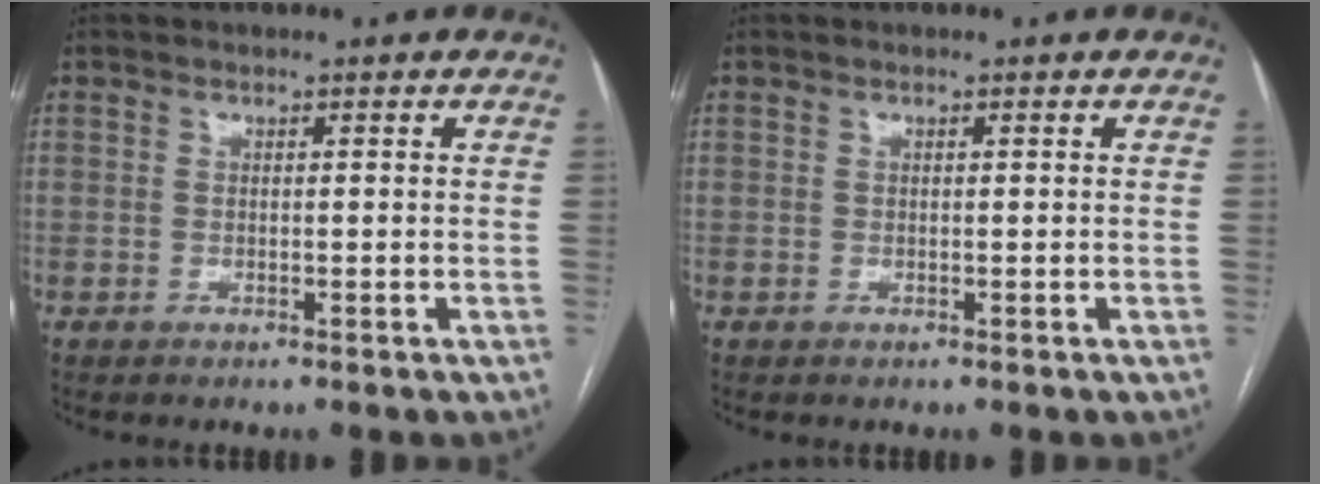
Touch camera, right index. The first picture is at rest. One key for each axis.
{"total": 0.0}